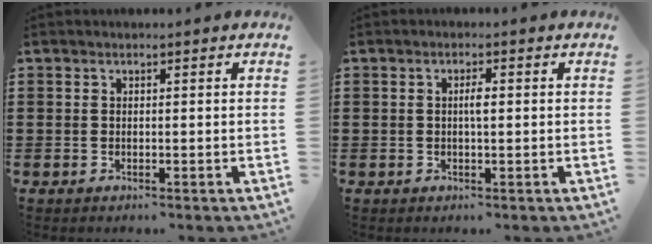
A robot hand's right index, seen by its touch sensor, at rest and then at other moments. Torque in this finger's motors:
{"motor_torque": [0.10, -0.09, 0.04, 0.01]}